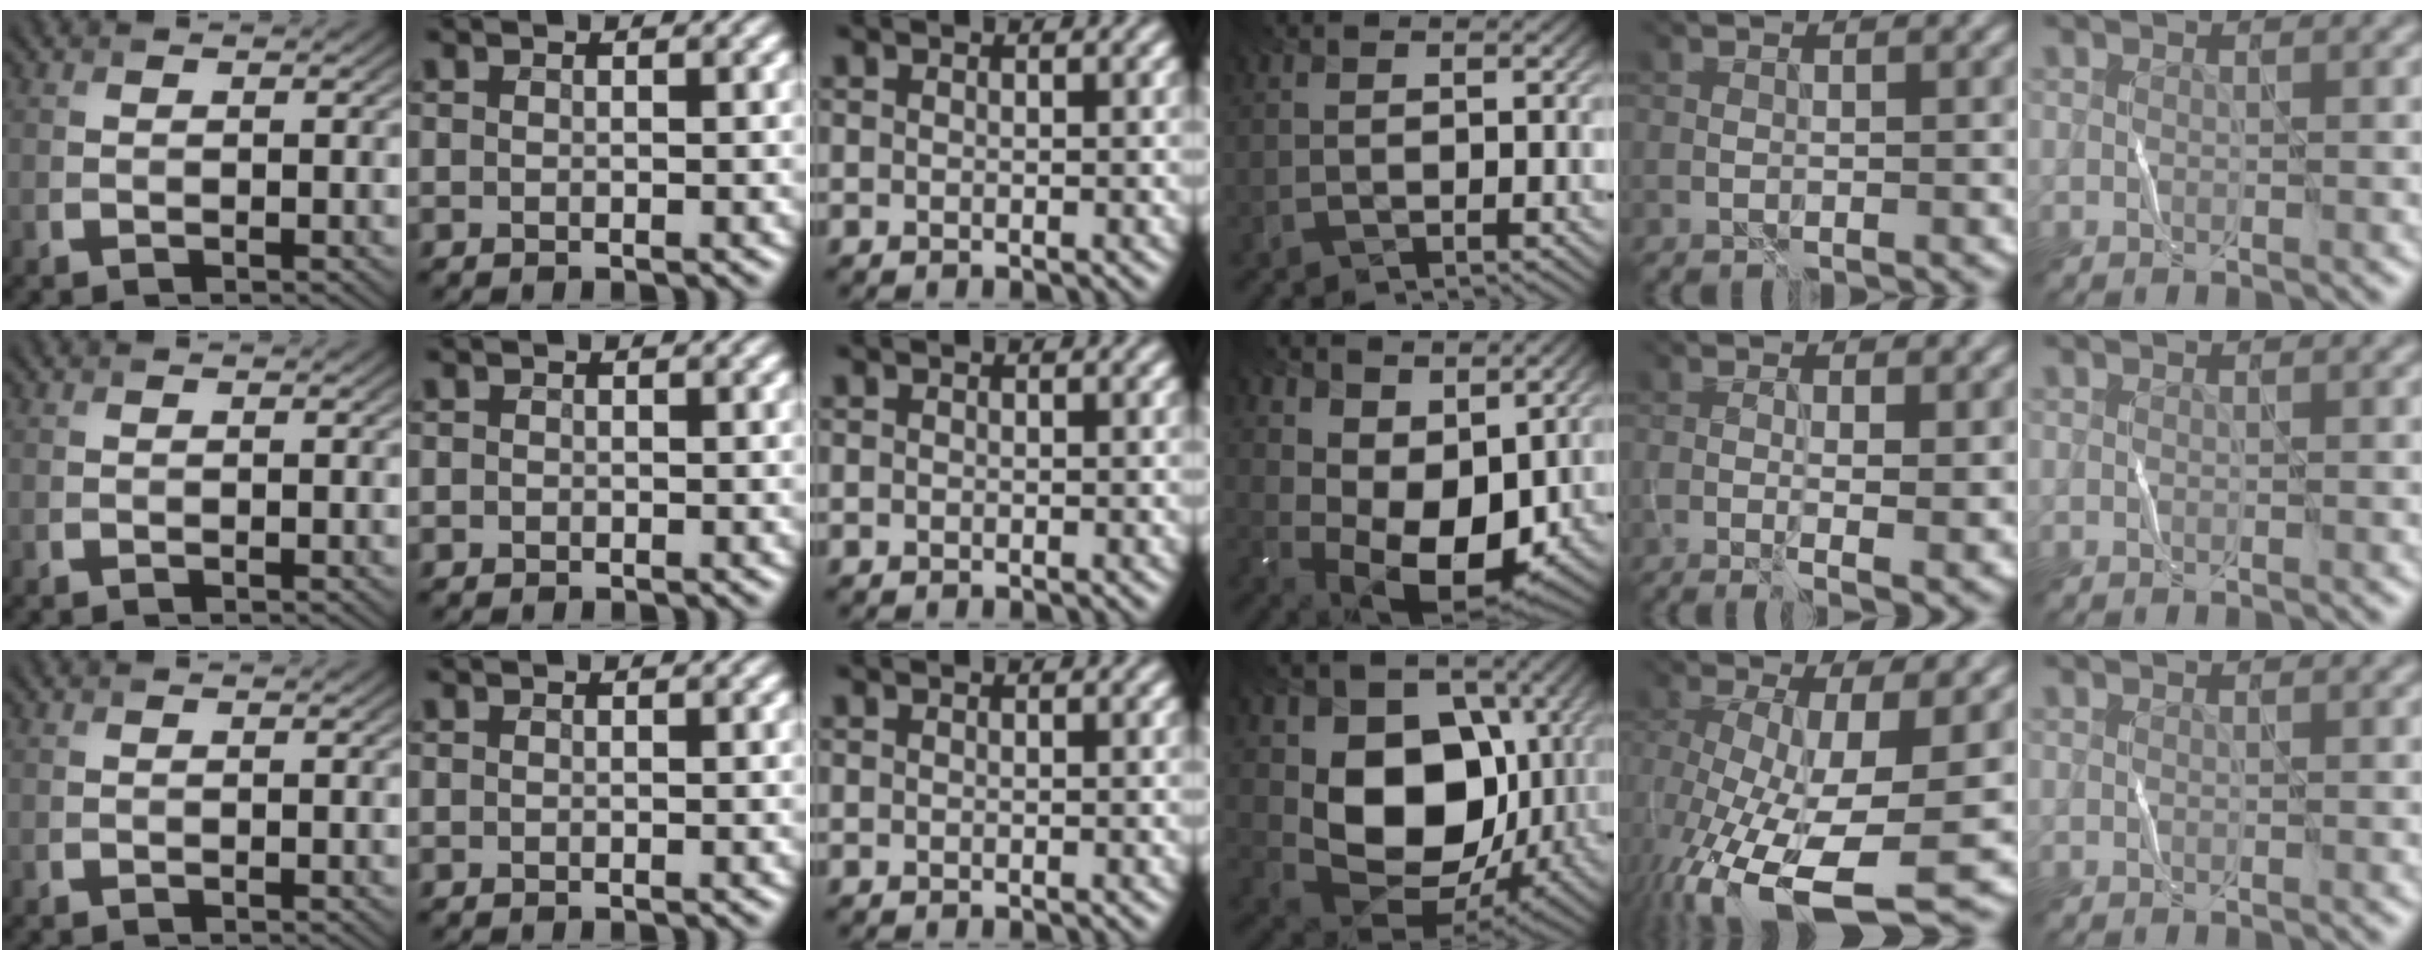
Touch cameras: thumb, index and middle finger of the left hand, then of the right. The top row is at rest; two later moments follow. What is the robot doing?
{"motion": "fold", "object": "bandana"}